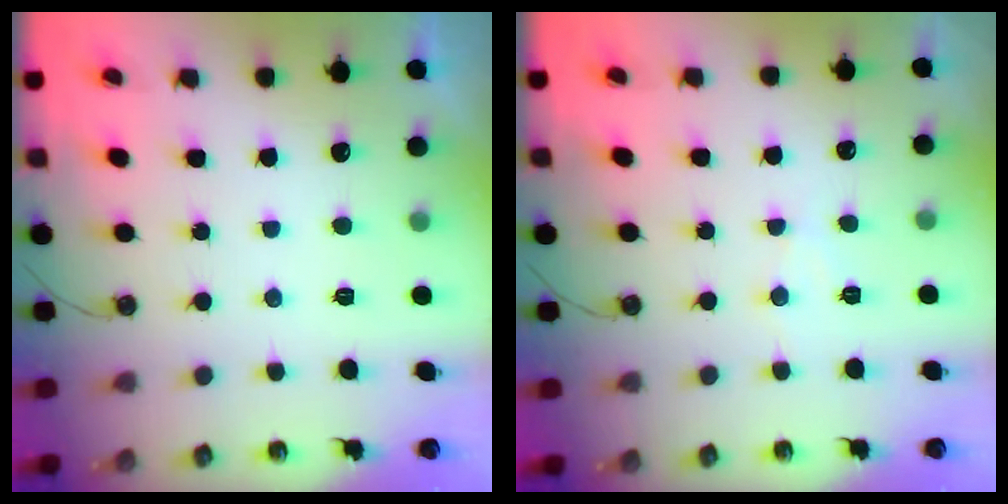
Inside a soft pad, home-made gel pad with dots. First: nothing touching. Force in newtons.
{"total": 5.2, "press": 5.2, "slide": 0.8}